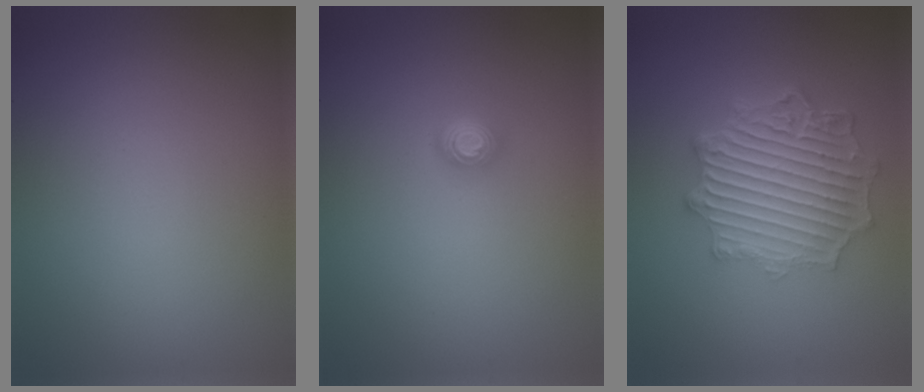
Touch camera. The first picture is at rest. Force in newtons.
{"total": 1.5, "press": 1.1, "slide": 1.1}
{"total": 7.0, "press": 5.3, "slide": 4.6}